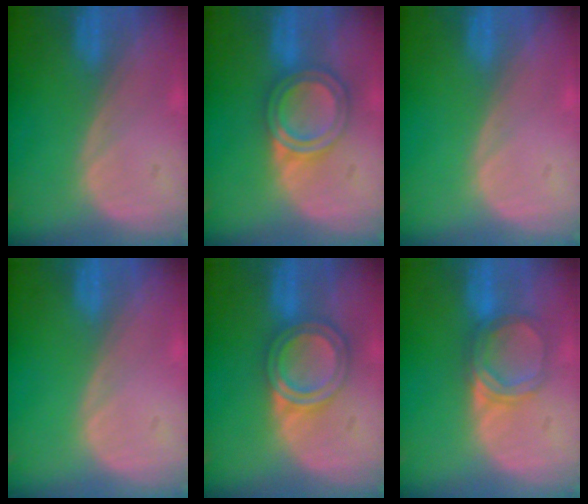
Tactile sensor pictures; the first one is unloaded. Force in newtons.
{"total": 6.1, "press": 5.5, "slide": 2.8}
{"total": 0.0}
{"total": 0.0}
{"total": 6.1, "press": 5.5, "slide": 2.8}
{"total": 4.9, "press": 4.6, "slide": 1.8}